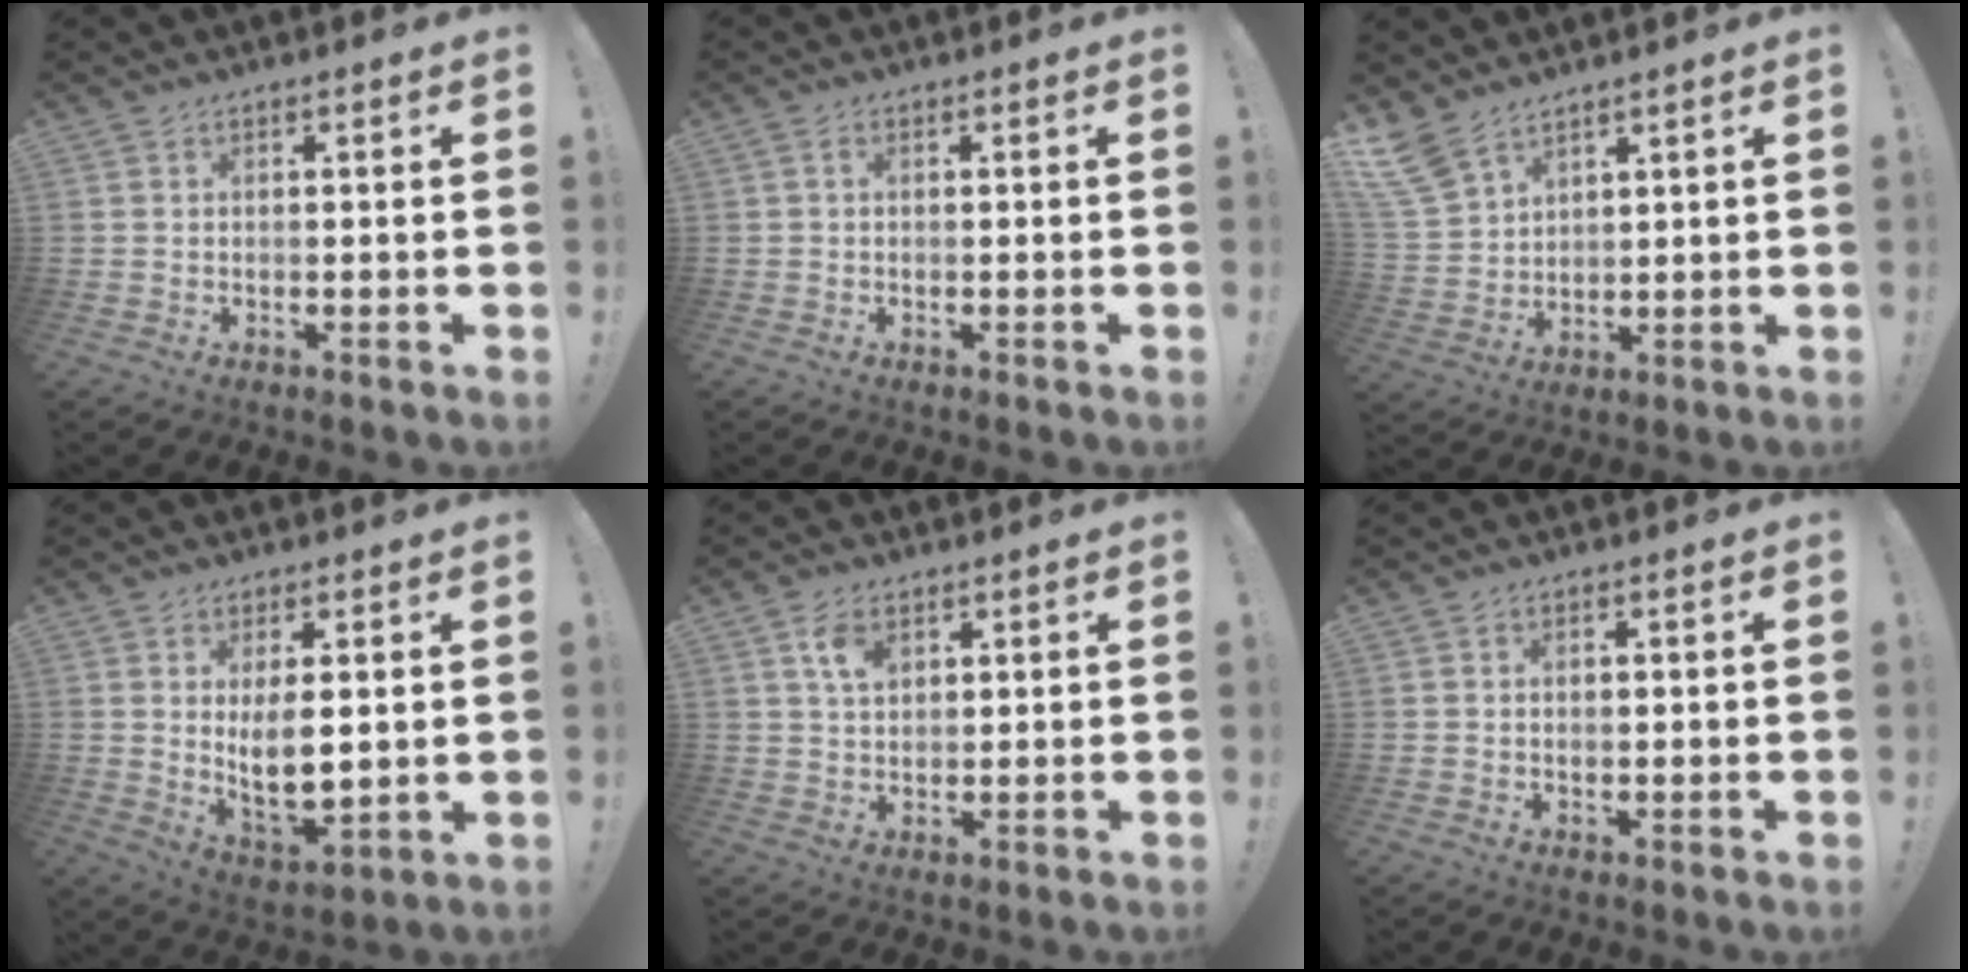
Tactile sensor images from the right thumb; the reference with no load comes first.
{"total": 0.6, "force": [-0.2, 0.0, 0.6], "torque": [-0.013, 0.001, -0.003]}
{"total": 8.4, "force": [6.6, 4.1, 3.3], "torque": [-0.078, -0.041, 0.130]}
{"total": 10.2, "force": [2.0, 4.4, 9.0], "torque": [-0.150, -0.025, 0.035]}
{"total": 5.0, "force": [2.3, 3.0, 3.3], "torque": [-0.048, -0.005, 0.040]}
{"total": 0.9, "force": [0.0, 0.6, 0.7], "torque": [-0.015, 0.004, 0.000]}